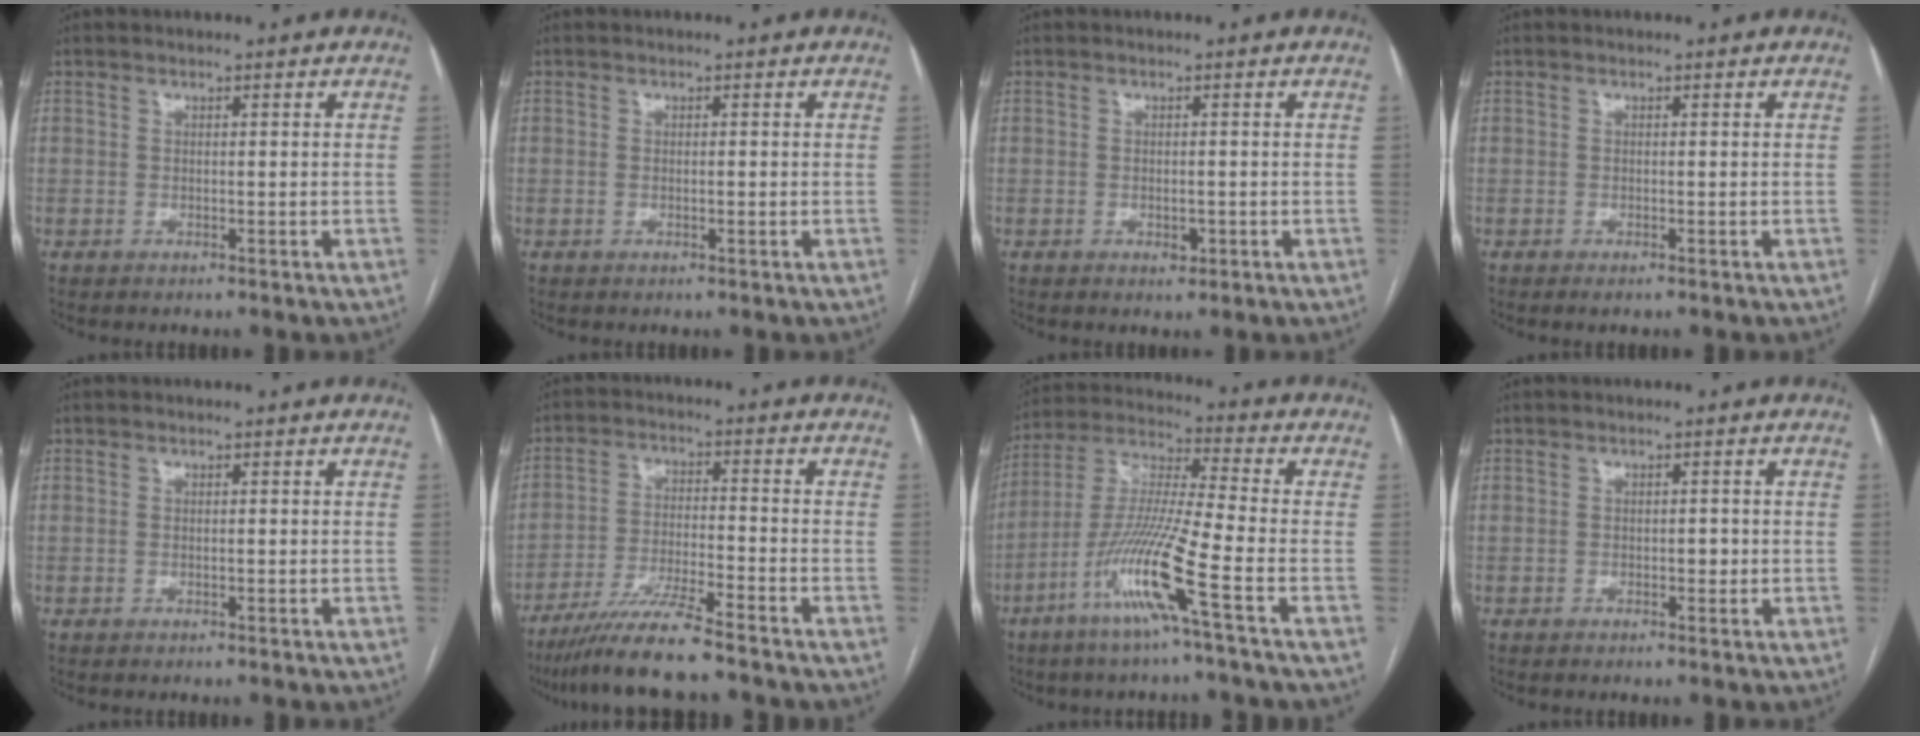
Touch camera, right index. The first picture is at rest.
{"total": 0.8, "force": [-0.1, 0.2, 0.7], "torque": [-0.016, 0.001, 0.001]}
{"total": 1.5, "force": [-0.5, 0.8, 1.1], "torque": [-0.018, -0.001, -0.002]}
{"total": 0.6, "force": [-0.5, -0.1, 0.4], "torque": [-0.006, -0.002, -0.008]}
{"total": 0.0}
{"total": 9.5, "force": [-8.0, -0.6, 5.2], "torque": [-0.089, -0.028, -0.144]}
{"total": 13.3, "force": [-6.2, -1.3, 11.7], "torque": [-0.241, -0.015, -0.126]}
{"total": 1.1, "force": [-0.2, 0.6, 0.9], "torque": [-0.010, 0.002, -0.003]}